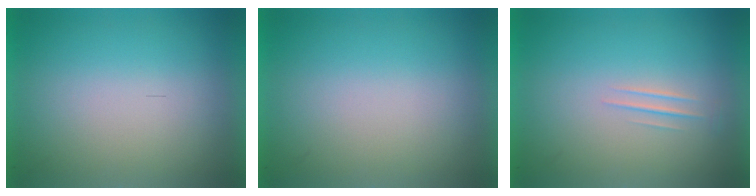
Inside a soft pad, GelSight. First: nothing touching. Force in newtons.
{"total": 0.0}
{"total": 1.1}